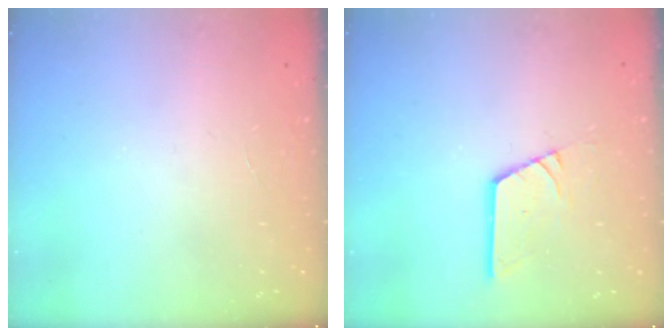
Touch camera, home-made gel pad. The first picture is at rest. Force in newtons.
{"total": 8.8, "press": 8.7, "slide": 1.1}